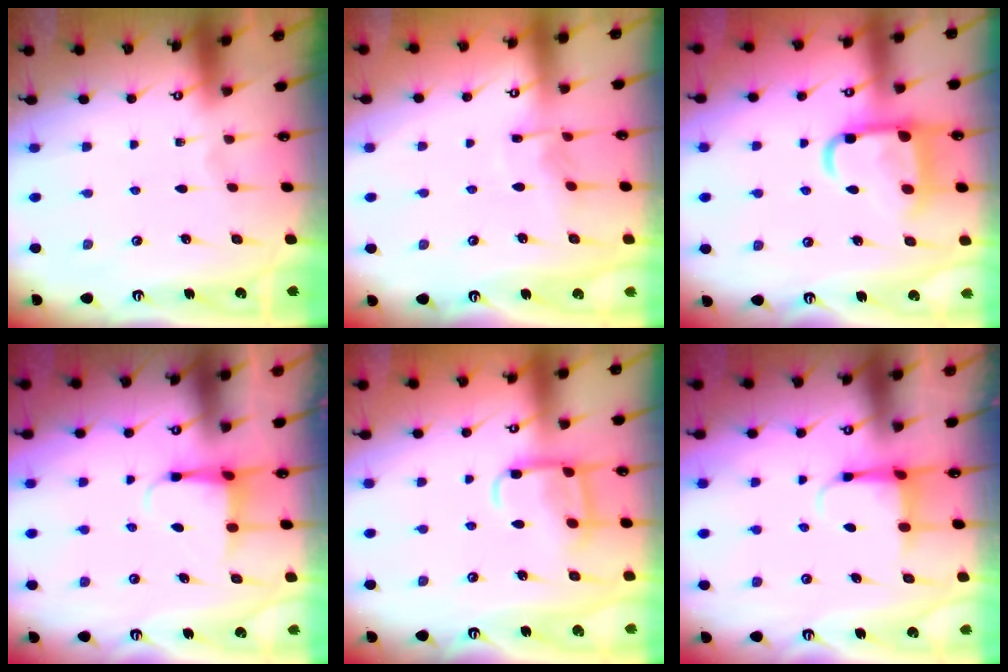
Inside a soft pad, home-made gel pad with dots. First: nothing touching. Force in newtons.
{"total": 5.5, "press": 5.5, "slide": 0.7}
{"total": 13.1, "press": 13.0, "slide": 1.4}
{"total": 4.3, "press": 4.3, "slide": 0.5}
{"total": 11.8, "press": 11.7, "slide": 1.2}
{"total": 5.0, "press": 4.9, "slide": 0.7}